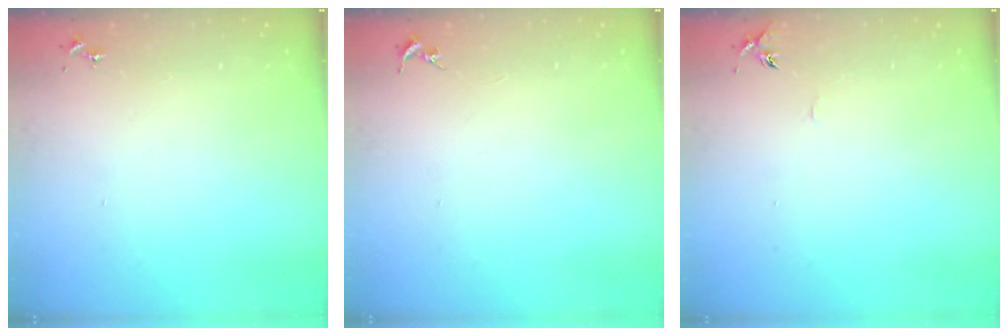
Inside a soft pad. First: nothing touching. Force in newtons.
{"total": 0.0}
{"total": 4.6, "press": 4.5, "slide": 0.4}